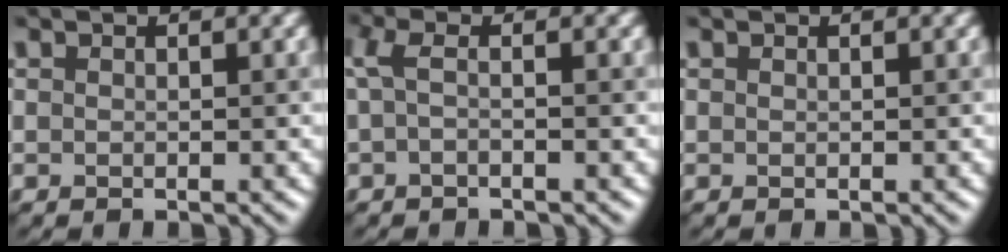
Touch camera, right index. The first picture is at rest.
{"total": 2.0, "force": [0.0, 0.4, 2.0], "torque": [-0.046, 0.002, -0.005]}
{"total": 0.0}